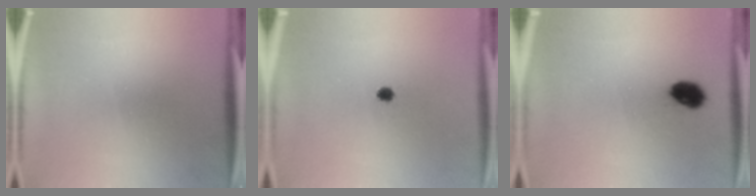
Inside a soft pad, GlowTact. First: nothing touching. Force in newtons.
{"total": 1.8}
{"total": 5.0}